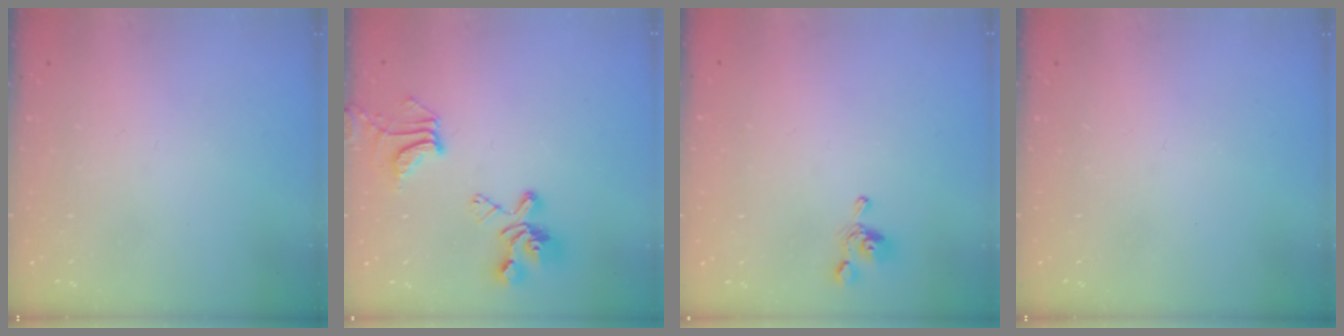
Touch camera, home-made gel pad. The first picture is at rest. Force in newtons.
{"total": 11.8, "press": 11.5, "slide": 2.5}
{"total": 2.7, "press": 2.7, "slide": 0.4}
{"total": 0.0}